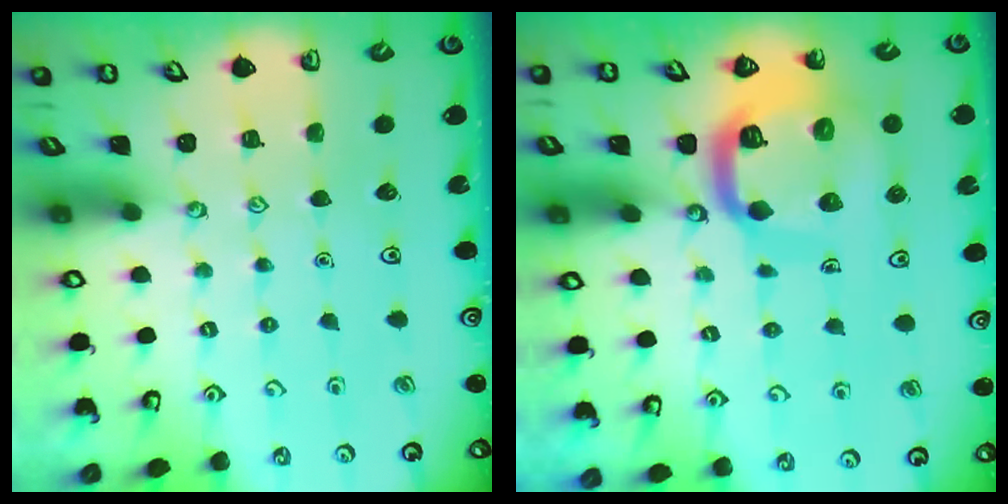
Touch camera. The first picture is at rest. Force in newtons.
{"total": 14.1, "press": 14.0, "slide": 1.5}